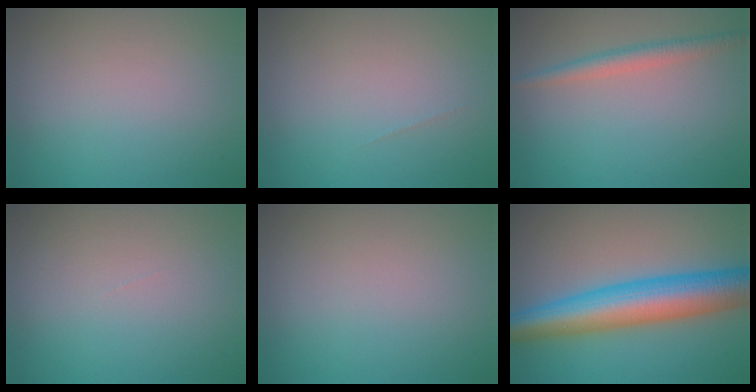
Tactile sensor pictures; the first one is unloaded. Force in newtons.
{"total": 0.0}
{"total": 2.1, "press": 2.1, "slide": 0.0}
{"total": 0.0}
{"total": 0.0}
{"total": 9.5, "press": 9.5, "slide": 0.1}